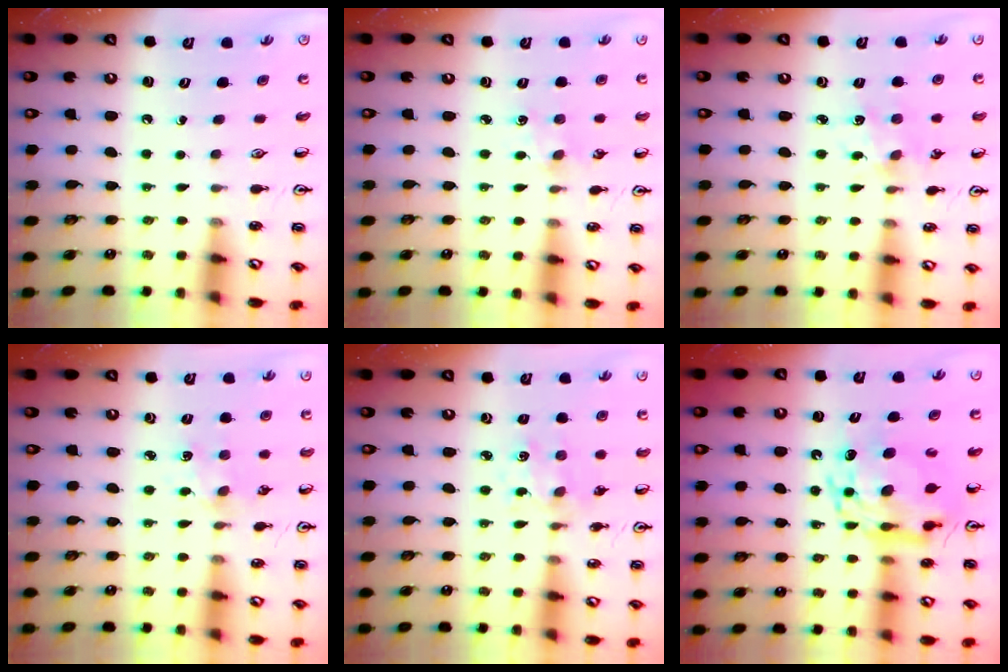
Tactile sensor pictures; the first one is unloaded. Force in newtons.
{"total": 1.5, "press": 1.4, "slide": 0.2}
{"total": 2.9, "press": 2.8, "slide": 0.3}
{"total": 2.3, "press": 2.3, "slide": 0.3}
{"total": 1.6, "press": 1.6, "slide": 0.3}
{"total": 13.6, "press": 13.5, "slide": 1.0}